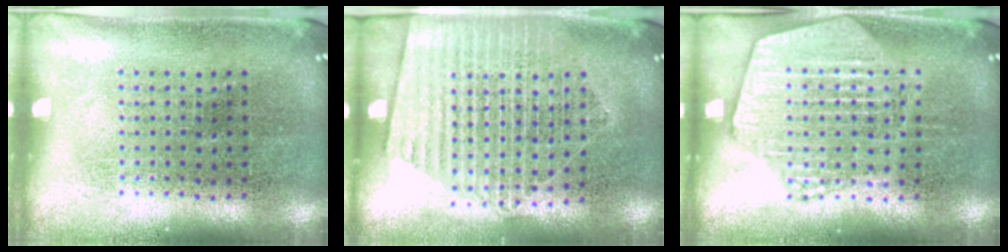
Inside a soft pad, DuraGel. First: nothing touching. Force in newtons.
{"total": 1.6, "press": 1.5, "slide": 0.6}
{"total": 1.8, "press": 1.8, "slide": 0.2}